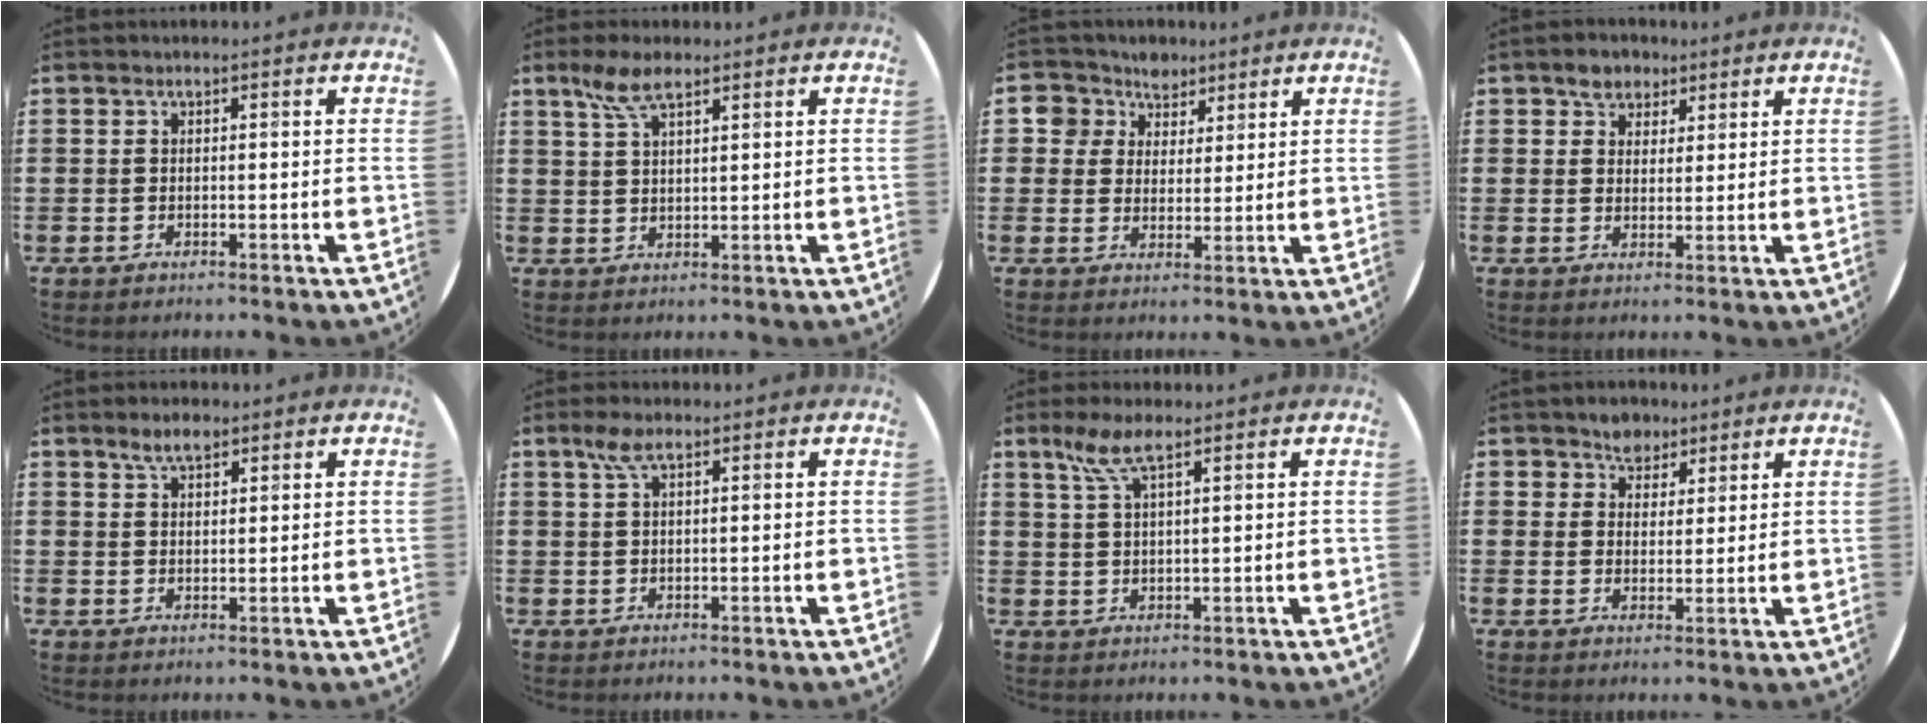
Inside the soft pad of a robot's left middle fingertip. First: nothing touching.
{"total": 5.3, "force": [3.3, 1.8, 3.7], "torque": [-0.080, 0.008, 0.059]}
{"total": 5.2, "force": [3.5, 3.9, 0.0], "torque": [-0.029, 0.004, 0.063]}
{"total": 3.2, "force": [2.4, 2.2, 0.1], "torque": [-0.003, 0.008, 0.044]}
{"total": 3.1, "force": [2.5, 1.2, 1.4], "torque": [-0.023, 0.003, 0.044]}
{"total": 3.0, "force": [1.7, 1.0, 2.3], "torque": [-0.049, 0.008, 0.029]}
{"total": 5.2, "force": [3.3, 1.3, 3.9], "torque": [-0.085, 0.008, 0.057]}
{"total": 3.7, "force": [2.9, 2.3, -0.1], "torque": [-0.004, 0.003, 0.053]}